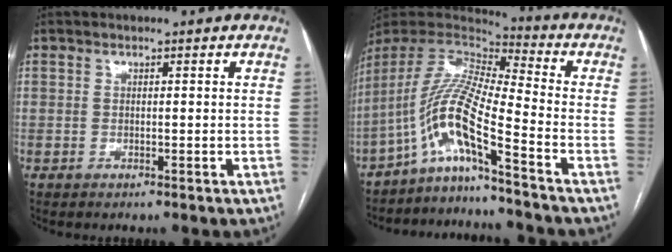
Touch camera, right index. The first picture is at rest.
{"total": 11.8, "force": [-7.3, -0.8, 9.2], "torque": [-0.192, 0.012, -0.141]}